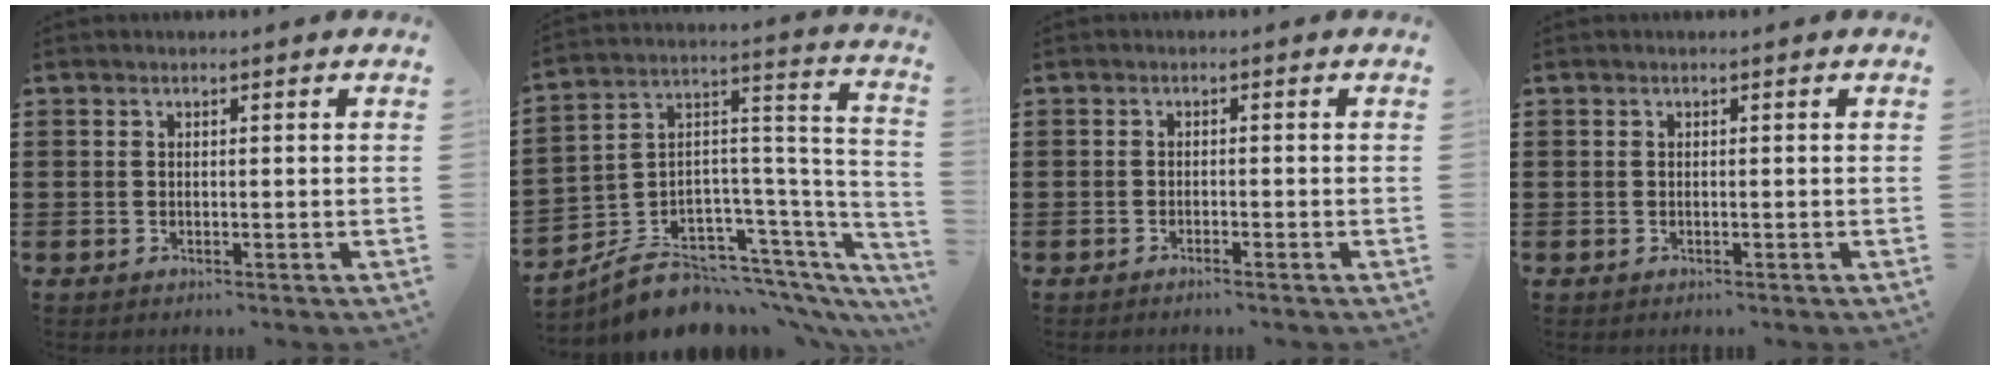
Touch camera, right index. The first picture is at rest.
{"total": 6.7, "force": [-4.9, 4.2, 1.8], "torque": [-0.044, -0.008, -0.087]}
{"total": 0.9, "force": [-0.8, -0.1, 0.4], "torque": [-0.008, -0.002, -0.016]}
{"total": 0.0}